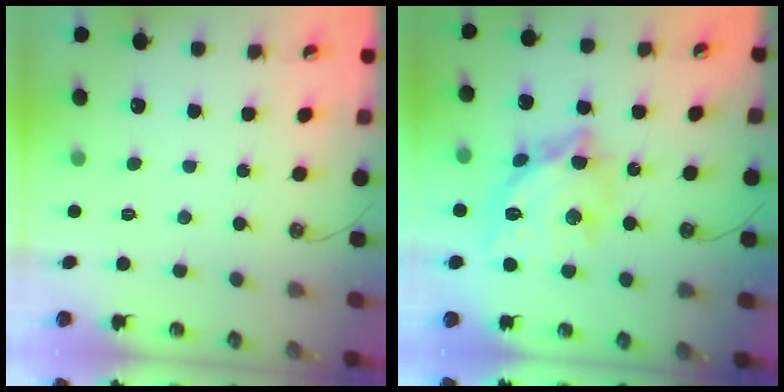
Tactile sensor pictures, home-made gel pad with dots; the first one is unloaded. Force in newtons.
{"total": 17.7, "press": 17.6, "slide": 1.5}